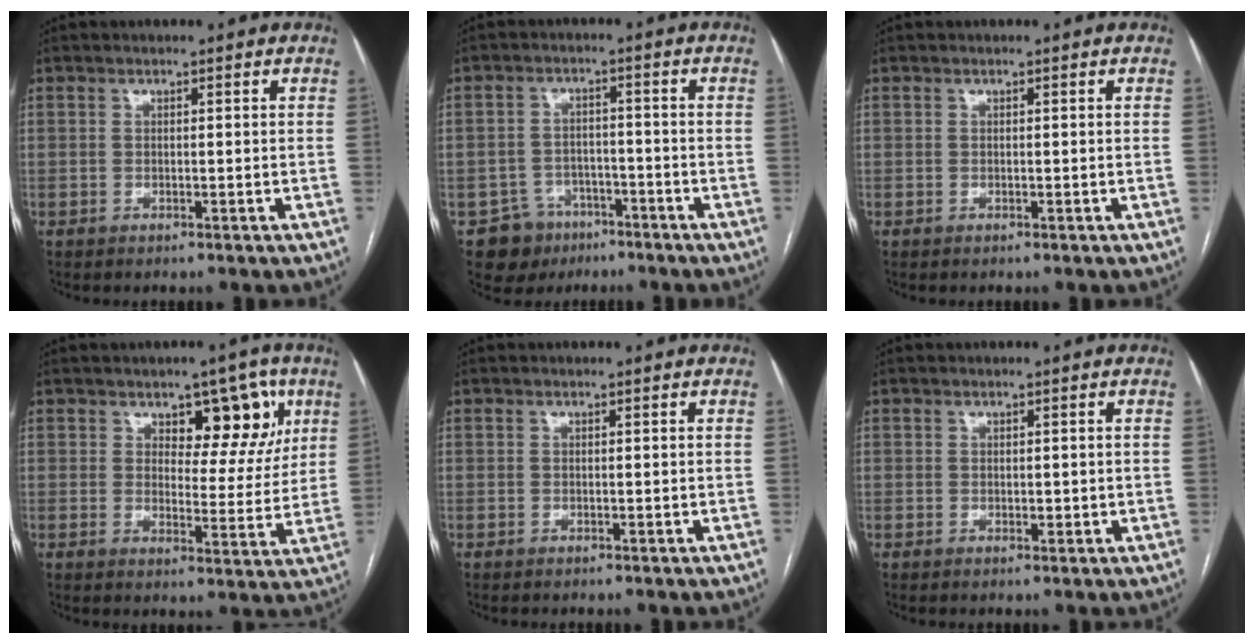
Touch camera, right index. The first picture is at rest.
{"total": 6.3, "force": [-3.8, 5.0, 0.4], "torque": [-0.003, 0.009, -0.055]}
{"total": 0.0}
{"total": 8.6, "force": [4.2, 4.5, 6.1], "torque": [-0.062, 0.013, 0.060]}
{"total": 0.0}
{"total": 1.3, "force": [0.1, 1.0, 0.9], "torque": [-0.013, -0.001, 0.004]}